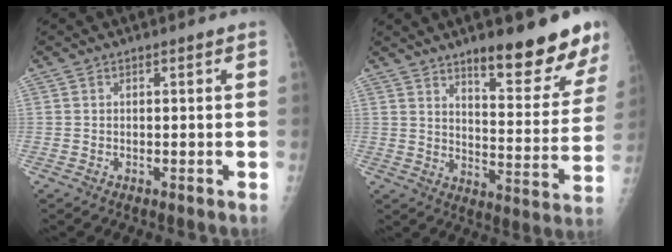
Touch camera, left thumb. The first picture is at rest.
{"total": 17.4, "force": [12.0, 4.1, 11.9], "torque": [-0.121, -0.080, 0.175]}